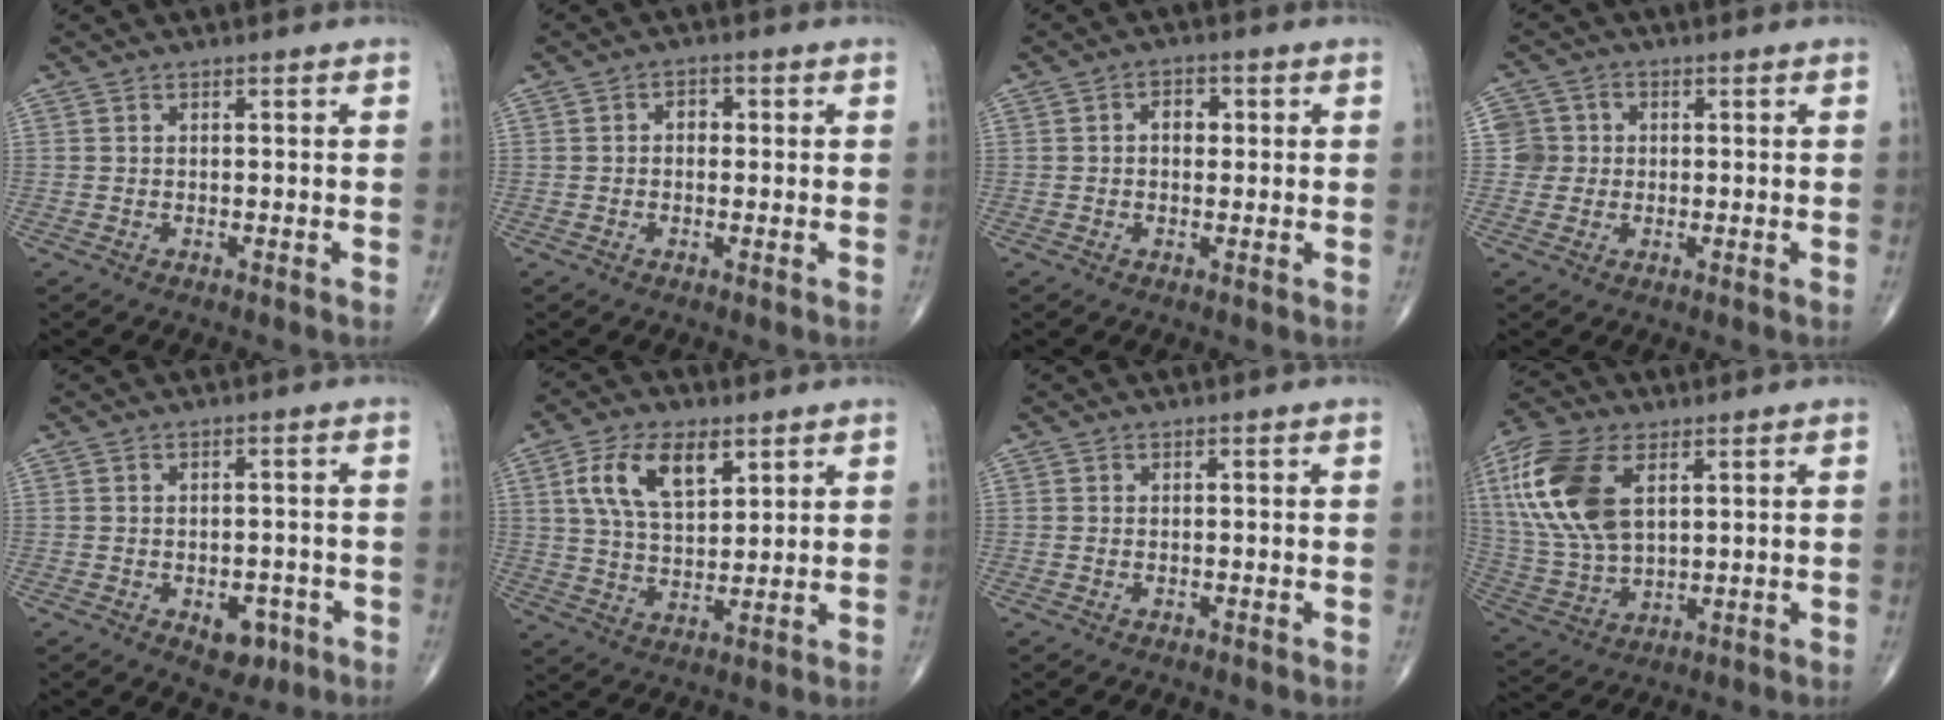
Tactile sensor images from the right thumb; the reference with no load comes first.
{"total": 2.6, "force": [0.2, 1.9, 1.7], "torque": [-0.012, 0.011, -0.001]}
{"total": 3.4, "force": [0.4, 2.4, 2.4], "torque": [-0.022, 0.010, 0.003]}
{"total": 4.1, "force": [0.1, 4.1, 0.3], "torque": [0.028, 0.010, -0.005]}
{"total": 5.0, "force": [-2.1, 3.2, 3.2], "torque": [-0.022, 0.011, -0.021]}
{"total": 11.6, "force": [5.0, 6.0, 8.6], "torque": [-0.147, -0.013, 0.098]}
{"total": 0.0}
{"total": 18.3, "force": [5.9, 10.1, 14.1], "torque": [-0.302, -0.011, 0.115]}